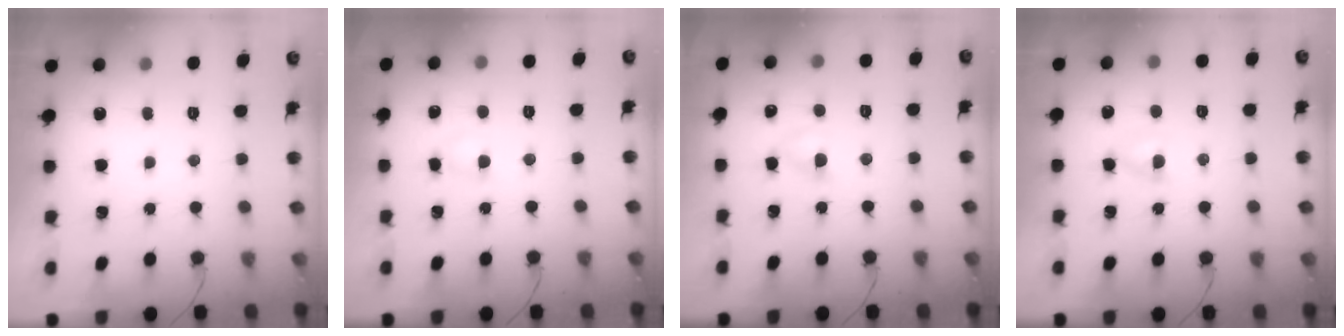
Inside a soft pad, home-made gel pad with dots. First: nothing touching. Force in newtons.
{"total": 2.7, "press": 2.5, "slide": 1.1}
{"total": 2.1, "press": 1.9, "slide": 0.8}
{"total": 2.0, "press": 1.8, "slide": 0.8}